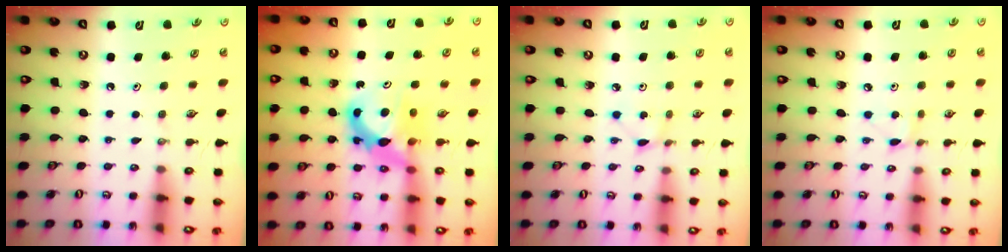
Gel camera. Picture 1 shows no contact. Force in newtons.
{"total": 7.8, "press": 7.8, "slide": 0.6}
{"total": 1.1, "press": 1.1, "slide": 0.1}
{"total": 3.4, "press": 3.4, "slide": 0.4}